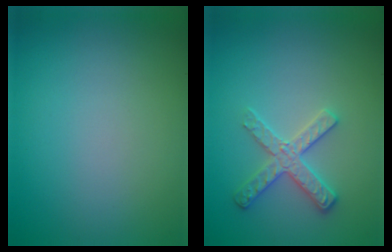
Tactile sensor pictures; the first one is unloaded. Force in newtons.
{"total": 2.7, "press": 2.6, "slide": 0.5}